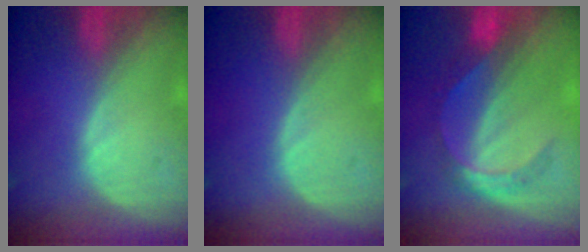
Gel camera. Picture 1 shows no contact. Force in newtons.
{"total": 0.0}
{"total": 5.4, "press": 5.1, "slide": 1.7}